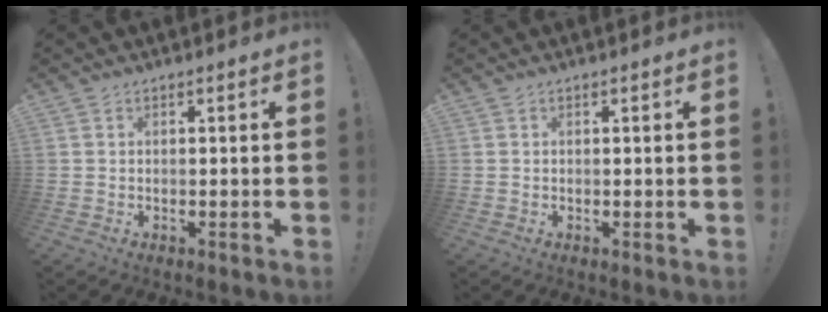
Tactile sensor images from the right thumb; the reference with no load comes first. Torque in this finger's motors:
{"motor_torque": [0.20, 0.10, -0.26, 0.28, -0.02]}